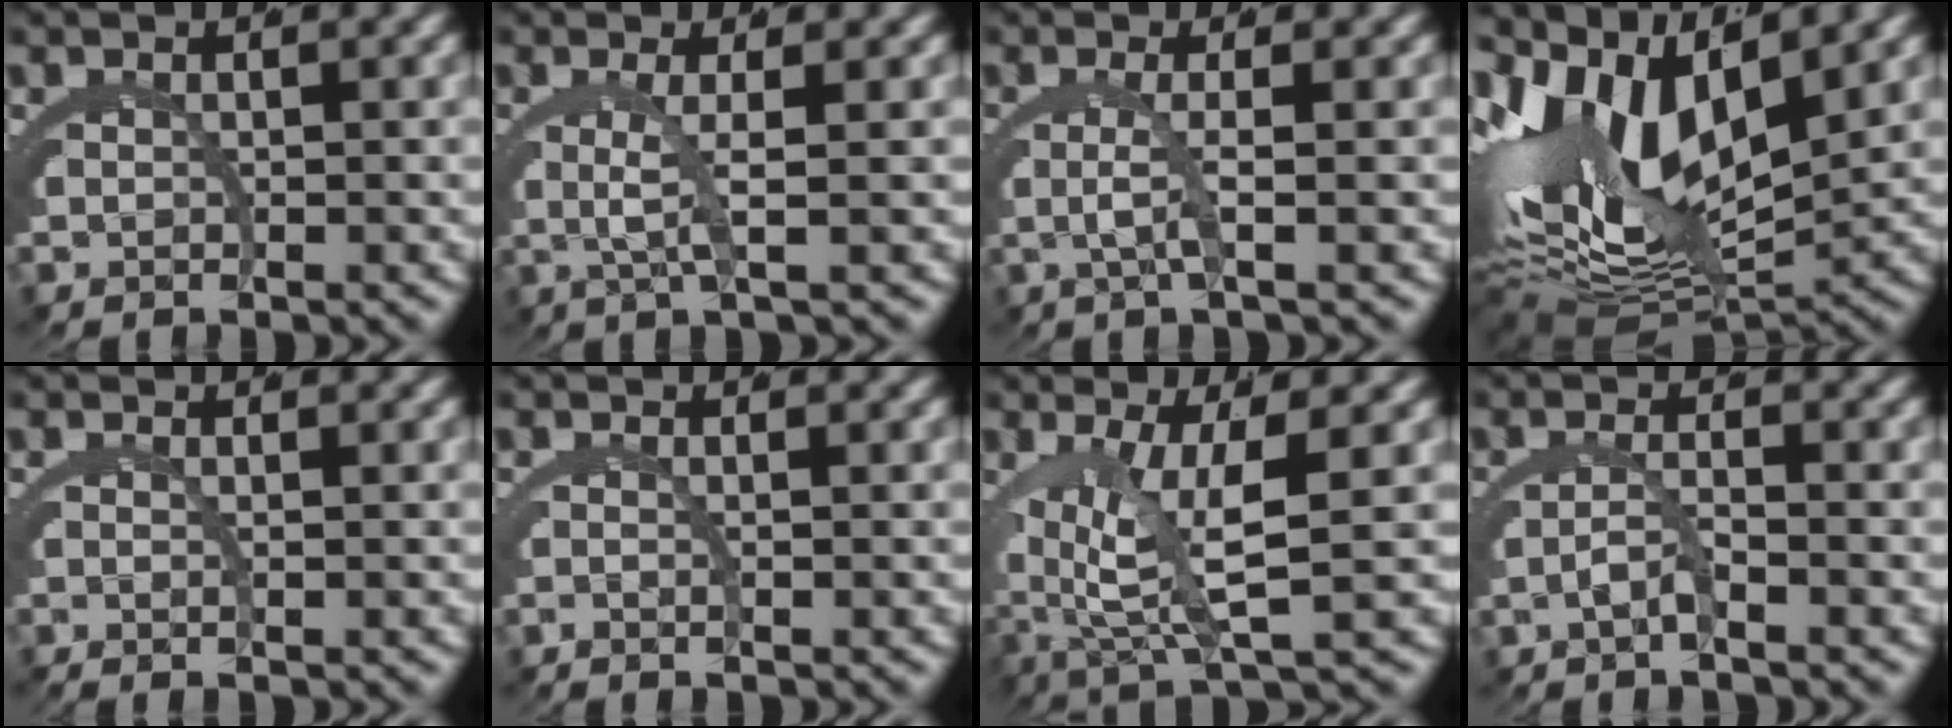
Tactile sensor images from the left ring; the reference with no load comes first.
{"total": 2.6, "force": [0.1, -1.6, 2.1], "torque": [-0.024, 0.006, 0.000]}
{"total": 2.2, "force": [-0.2, -1.5, 1.6], "torque": [-0.021, 0.005, -0.009]}
{"total": 11.9, "force": [0.3, 6.5, 10.0], "torque": [-0.164, -0.006, 0.007]}
{"total": 0.8, "force": [-0.2, -0.6, -0.5], "torque": [0.015, 0.005, -0.007]}
{"total": 1.4, "force": [-0.5, -1.1, -0.7], "torque": [0.023, 0.007, -0.015]}
{"total": 4.9, "force": [-0.8, 0.6, 4.8], "torque": [-0.064, -0.012, -0.009]}
{"total": 2.2, "force": [-1.4, -1.7, 0.1], "torque": [0.017, 0.010, -0.032]}